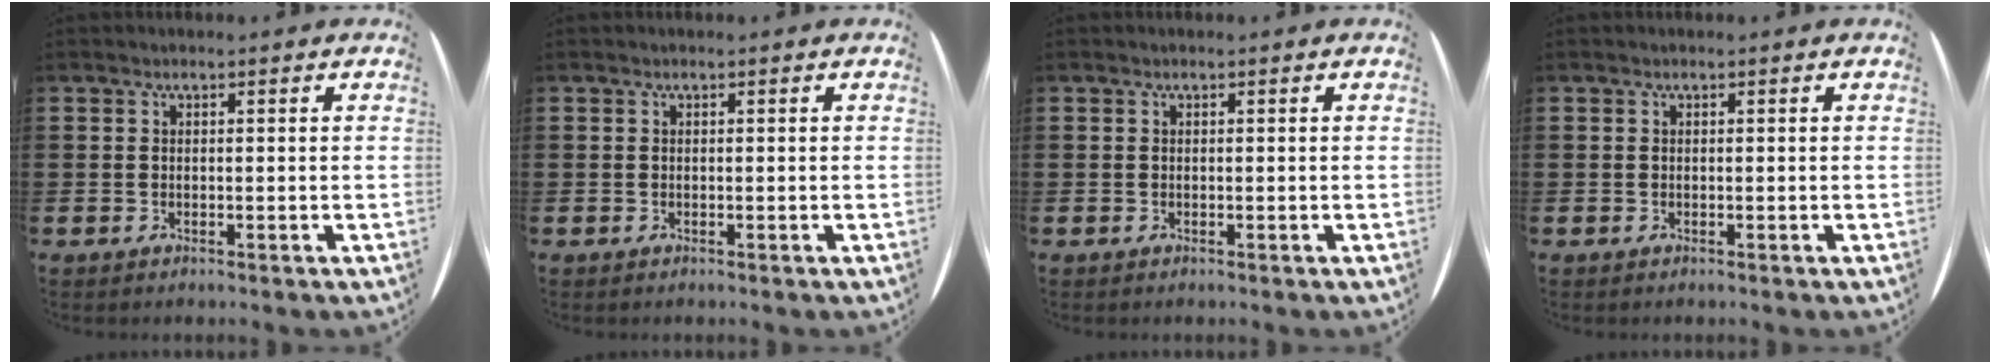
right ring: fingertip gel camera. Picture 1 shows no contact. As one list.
[{"total": 0.0}, {"total": 0.0}, {"total": 0.0}]